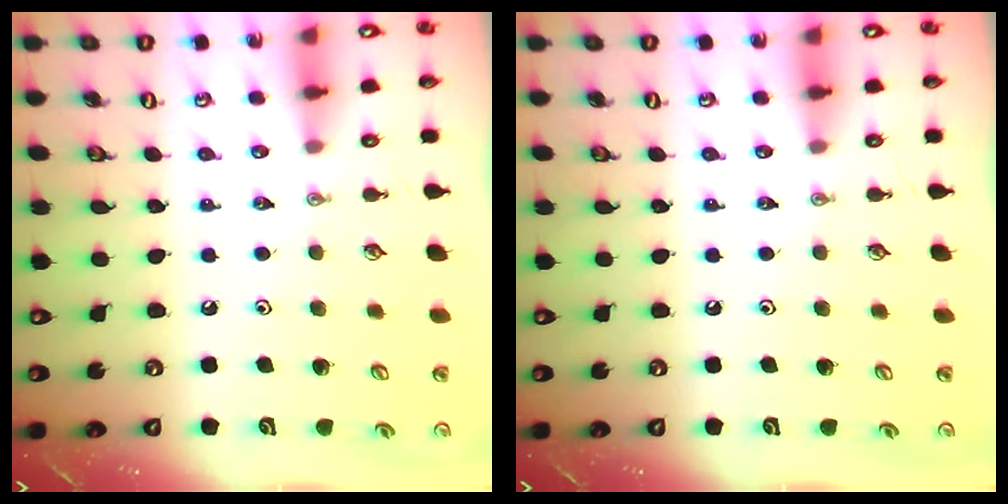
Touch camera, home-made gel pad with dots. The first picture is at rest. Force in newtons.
{"total": 0.0}